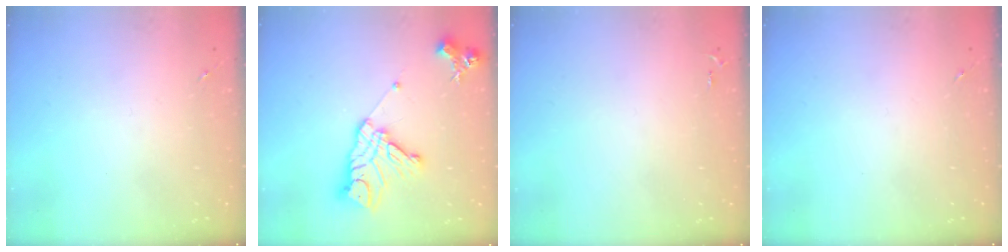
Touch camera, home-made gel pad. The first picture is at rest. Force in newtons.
{"total": 16.3, "press": 16.2, "slide": 1.4}
{"total": 2.5, "press": 2.5, "slide": 0.3}
{"total": 0.0}